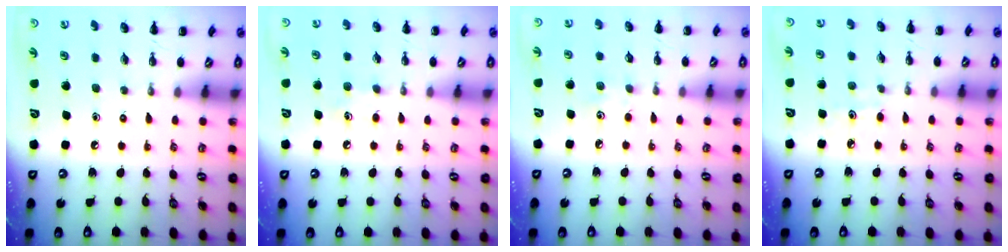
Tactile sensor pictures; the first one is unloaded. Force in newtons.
{"total": 5.5, "press": 5.3, "slide": 1.5}
{"total": 2.8, "press": 2.7, "slide": 0.7}
{"total": 3.4, "press": 3.1, "slide": 1.4}